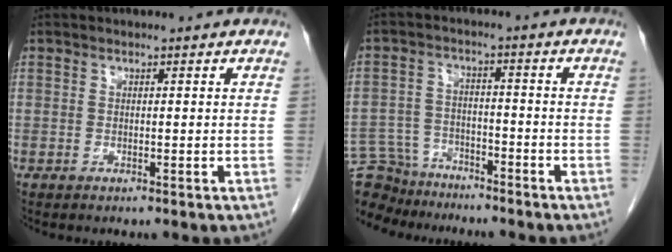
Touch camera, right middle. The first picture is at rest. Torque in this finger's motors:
{"motor_torque": [0.77, -0.96, 0.11, -0.02]}